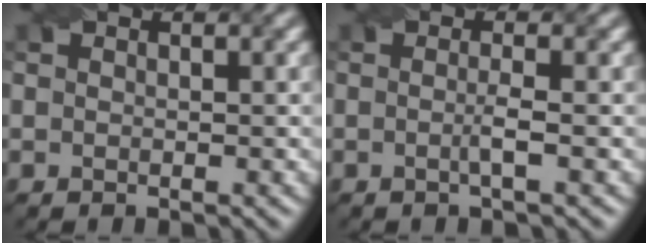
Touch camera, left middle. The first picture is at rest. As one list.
[{"total": 1.5, "force": [-0.3, 0.2, 1.5], "torque": [-0.027, -0.003, -0.007]}]